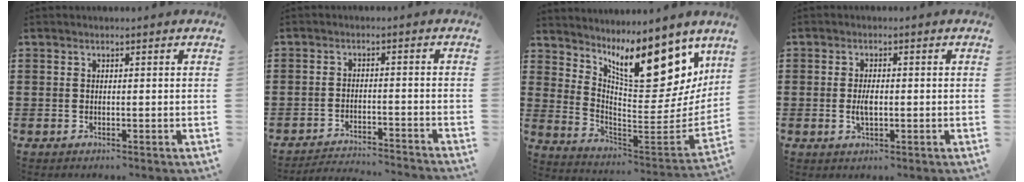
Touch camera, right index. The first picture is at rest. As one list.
[{"total": 3.0, "force": [-3.0, -0.1, 0.3], "torque": [-0.011, 0.000, -0.065]}, {"total": 15.1, "force": [9.5, 5.9, 10.1], "torque": [-0.163, -0.071, 0.161]}, {"total": 2.8, "force": [-0.3, 1.3, 2.5], "torque": [-0.054, -0.001, -0.007]}]